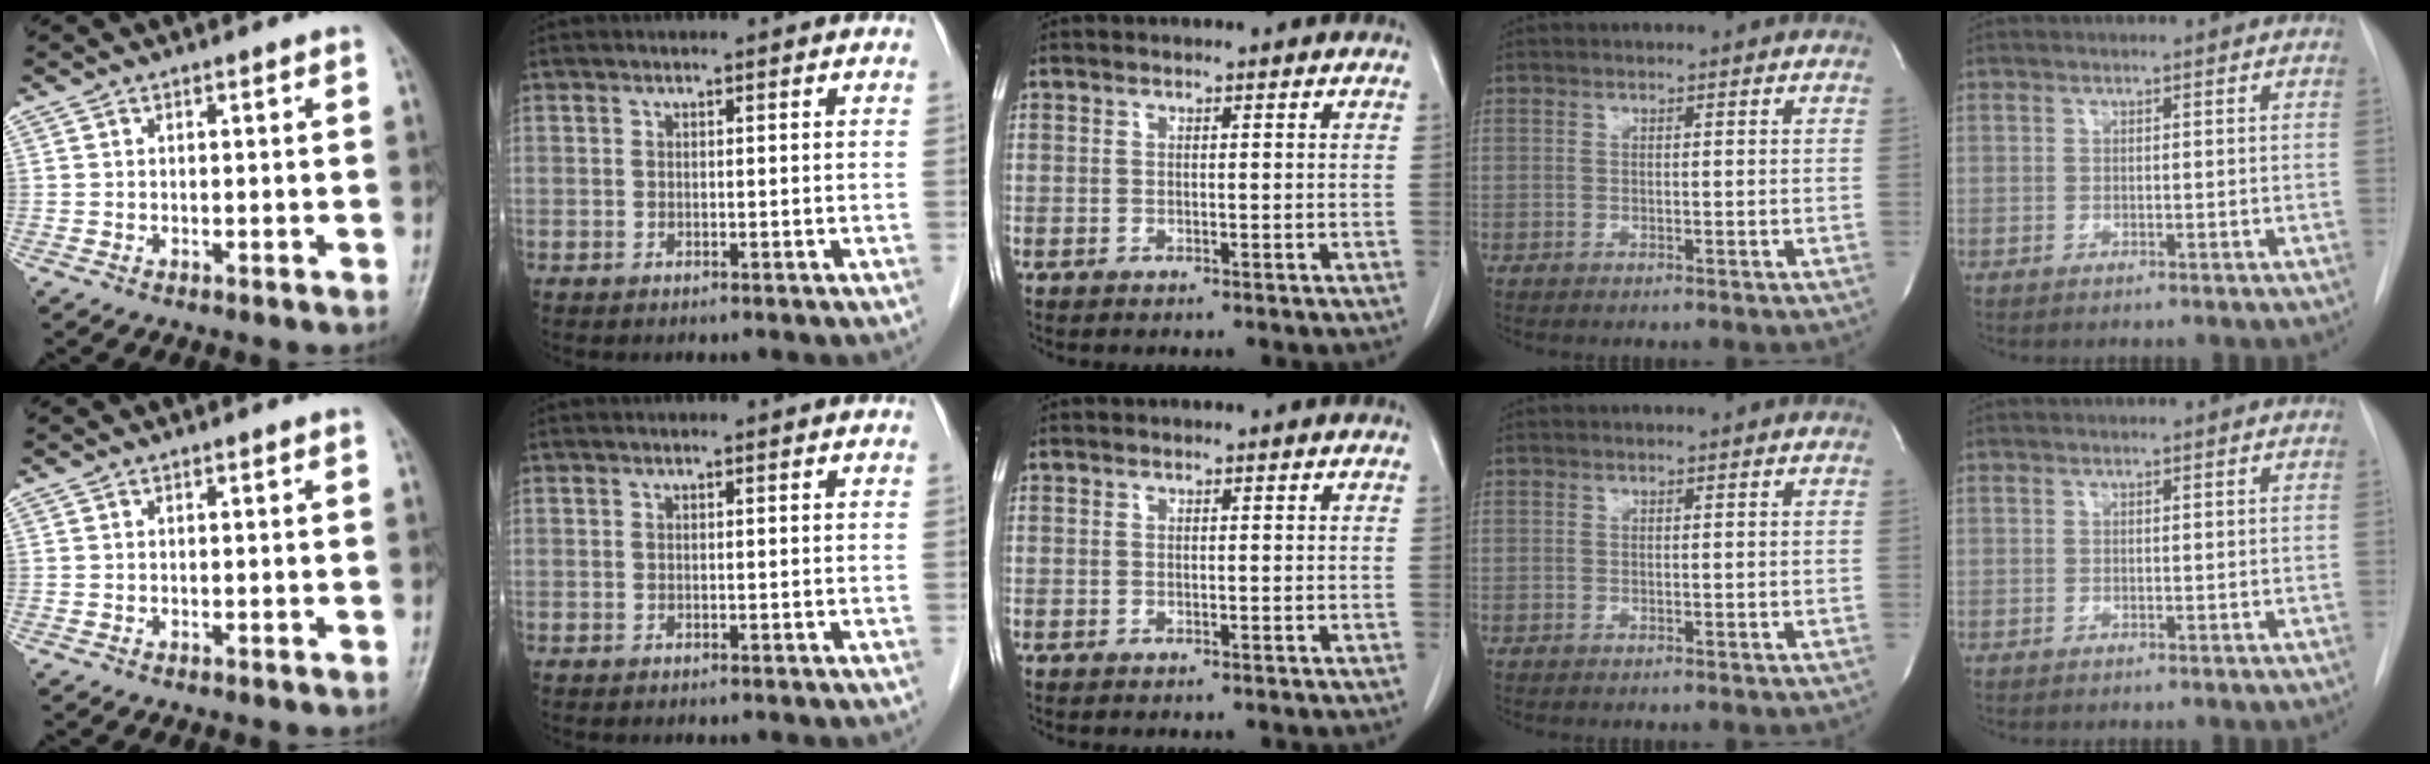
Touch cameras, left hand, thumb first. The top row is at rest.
{}